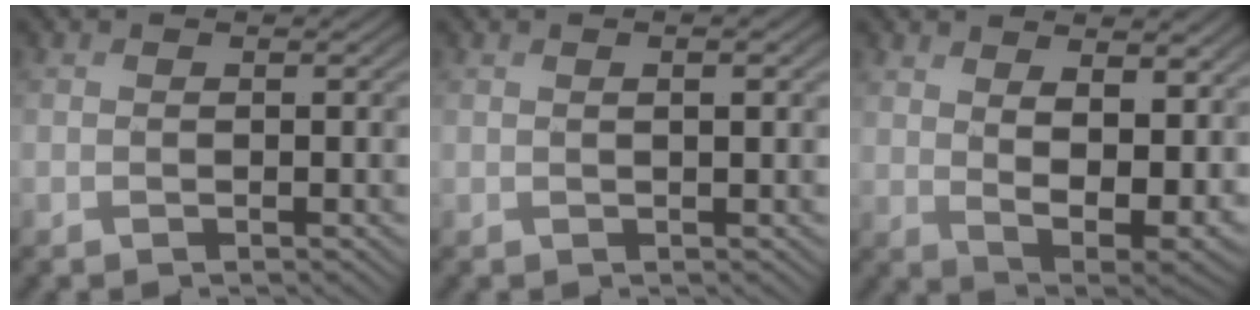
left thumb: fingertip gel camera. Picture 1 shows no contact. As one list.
[{"total": 1.4, "force": [0.6, 0.2, 1.3], "torque": [-0.023, 0.004, 0.010]}, {"total": 10.7, "force": [3.8, 5.5, 8.4], "torque": [-0.151, -0.019, 0.082]}]